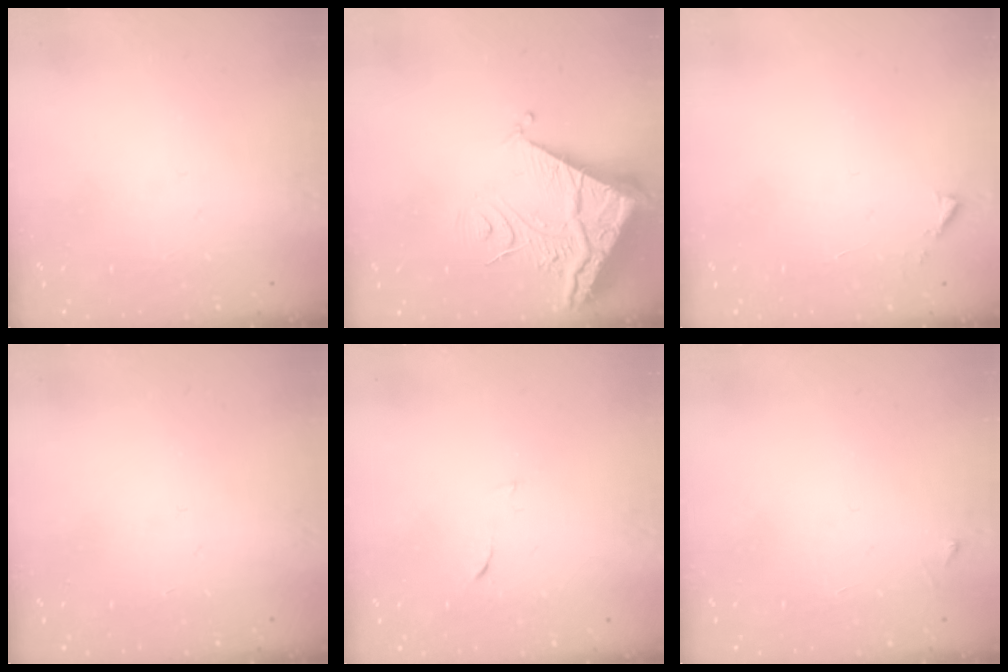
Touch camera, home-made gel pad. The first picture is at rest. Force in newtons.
{"total": 9.6, "press": 9.5, "slide": 1.1}
{"total": 3.1, "press": 3.1, "slide": 0.4}
{"total": 0.0}
{"total": 4.5, "press": 4.3, "slide": 1.0}
{"total": 2.5, "press": 2.5, "slide": 0.3}